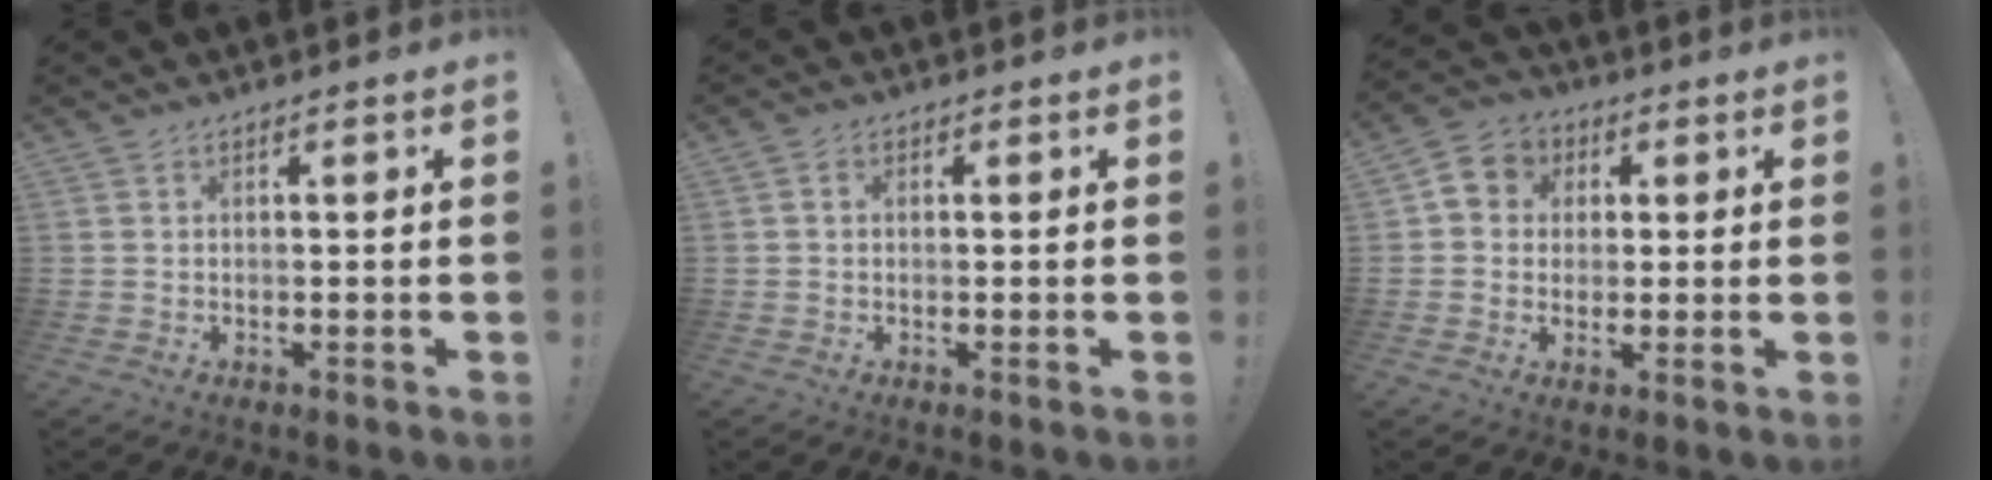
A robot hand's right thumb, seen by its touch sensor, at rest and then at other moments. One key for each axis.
{"total": 1.2, "fx": -0.1, "fy": 1.0, "fz": 0.7, "tx": -0.009, "ty": 0.002, "tz": -0.003}
{"total": 7.4, "fx": 1.1, "fy": 6.8, "fz": 2.6, "tx": -0.031, "ty": 0.006, "tz": 0.026}